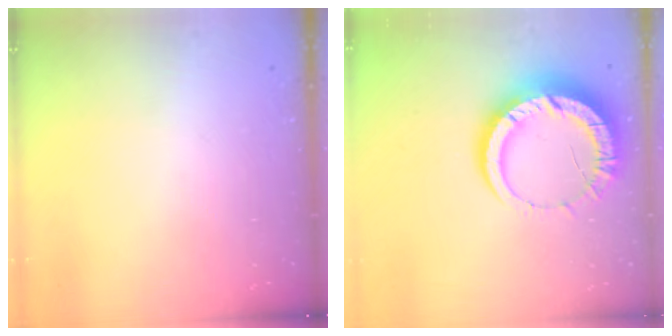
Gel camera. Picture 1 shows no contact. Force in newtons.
{"total": 13.7, "press": 13.6, "slide": 1.4}